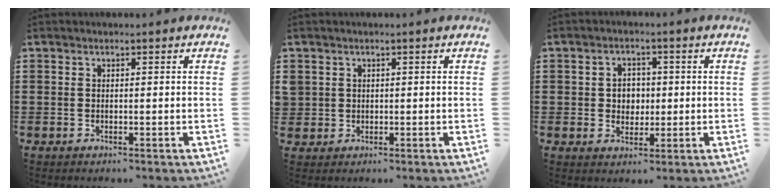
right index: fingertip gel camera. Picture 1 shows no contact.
{"total": 1.2, "force": [0.3, 1.2, 0.1], "torque": [-0.009, 0.004, 0.006]}
{"total": 3.2, "force": [0.1, 2.9, 1.2], "torque": [-0.027, 0.007, -0.005]}